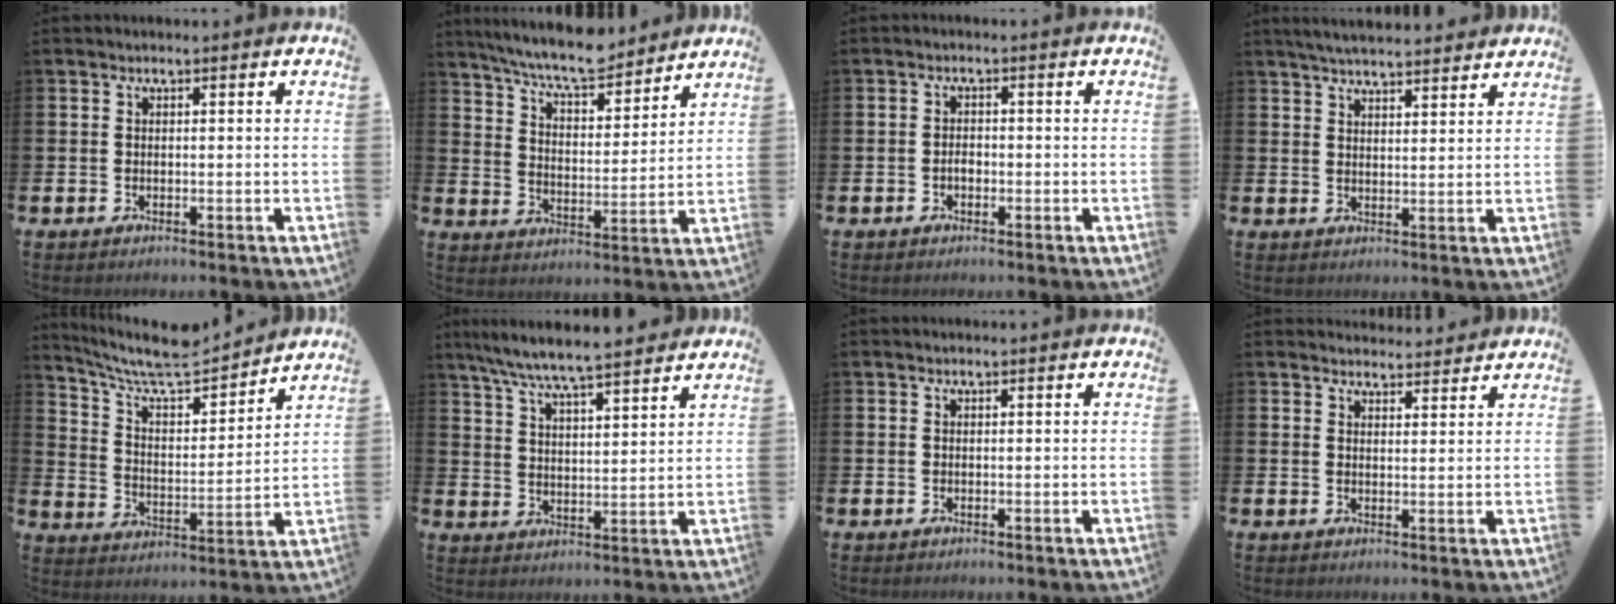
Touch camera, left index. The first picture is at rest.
{"total": 8.5, "force": [7.9, 1.1, 2.7], "torque": [-0.076, -0.046, 0.141]}
{"total": 1.5, "force": [-0.5, 0.9, 1.0], "torque": [-0.013, -0.001, -0.012]}
{"total": 4.6, "force": [4.5, 0.5, 0.8], "torque": [-0.022, -0.019, 0.082]}
{"total": 8.8, "force": [8.2, 1.7, 2.7], "torque": [-0.085, -0.062, 0.141]}
{"total": 7.4, "force": [7.1, 0.2, 2.2], "torque": [-0.068, -0.036, 0.127]}
{"total": 0.0}
{"total": 2.9, "force": [2.8, 0.5, -0.2], "torque": [0.009, -0.019, 0.049]}